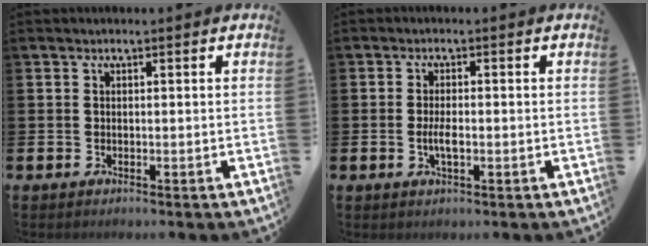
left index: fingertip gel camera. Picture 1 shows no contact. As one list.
[{"total": 2.4, "force": [-0.4, 0.8, 2.3], "torque": [-0.042, -0.001, -0.007]}]